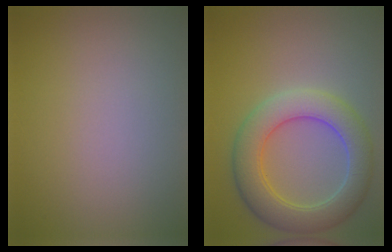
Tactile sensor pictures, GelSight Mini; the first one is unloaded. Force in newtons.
{"total": 6.3, "press": 6.3, "slide": 0.6}